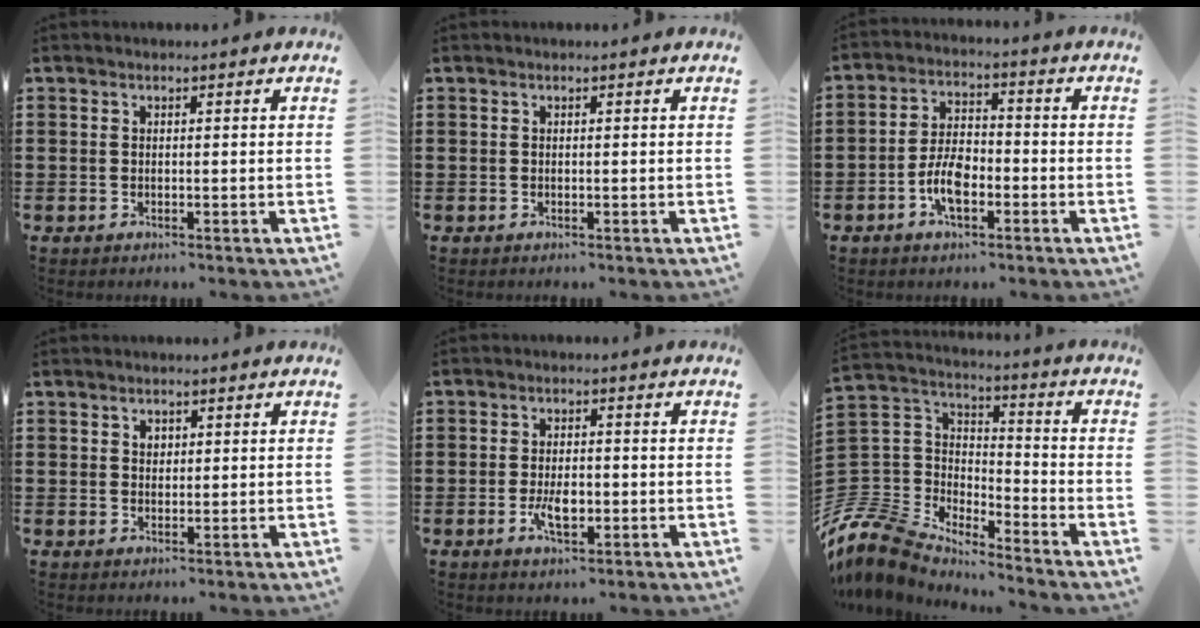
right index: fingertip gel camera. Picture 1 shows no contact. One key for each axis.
{"total": 0.0}
{"total": 6.4, "fx": -2.6, "fy": 3.0, "fz": 5.0, "tx": -0.110, "ty": 0.005, "tz": -0.053}
{"total": 1.3, "fx": 0.6, "fy": 1.0, "fz": 0.6, "tx": -0.013, "ty": 0.005, "tz": 0.011}
{"total": 4.3, "fx": -1.3, "fy": 1.9, "fz": 3.6, "tx": -0.076, "ty": -0.001, "tz": -0.024}
{"total": 9.1, "fx": -8.0, "fy": 3.9, "fz": 1.7, "tx": -0.093, "ty": -0.007, "tz": -0.171}